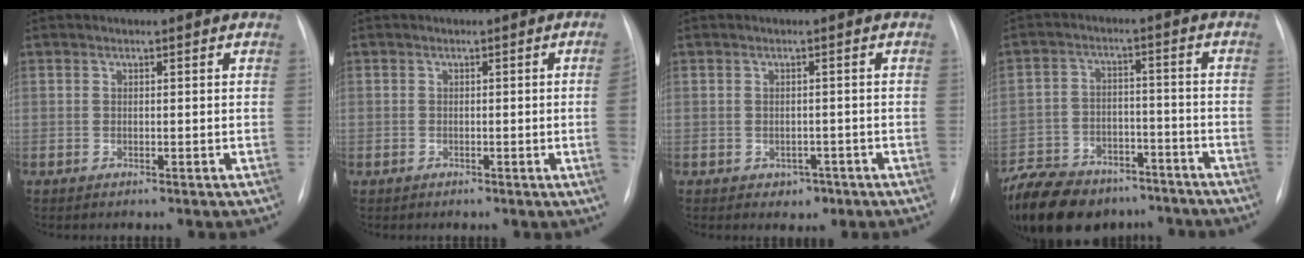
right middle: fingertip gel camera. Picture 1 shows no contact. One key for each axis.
{"total": 2.6, "fx": -0.3, "fy": -0.7, "fz": 2.5, "tx": -0.034, "ty": 0.000, "tz": -0.003}
{"total": 2.2, "fx": -1.1, "fy": 1.8, "fz": 0.8, "tx": -0.006, "ty": 0.005, "tz": -0.007}
{"total": 19.9, "fx": -15.3, "fy": 9.8, "fz": 8.0, "tx": -0.208, "ty": -0.008, "tz": -0.232}